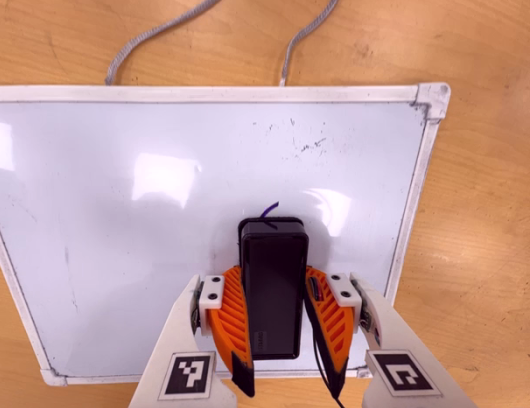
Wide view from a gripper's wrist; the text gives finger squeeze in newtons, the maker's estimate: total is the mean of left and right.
{"total": 10.3, "left": 10.5, "right": 10.1}